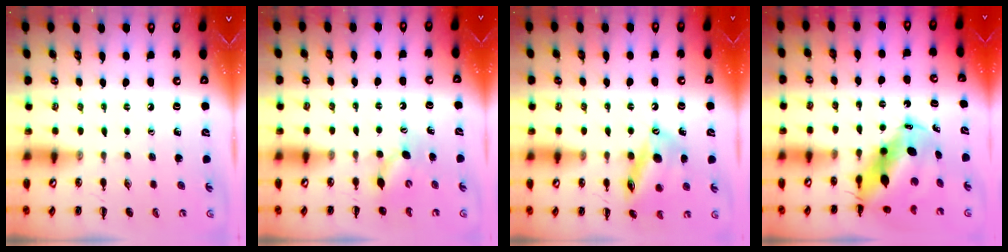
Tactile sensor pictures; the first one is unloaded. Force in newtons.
{"total": 6.2, "press": 6.2, "slide": 0.5}
{"total": 15.0, "press": 14.8, "slide": 2.1}
{"total": 10.9, "press": 10.5, "slide": 3.0}